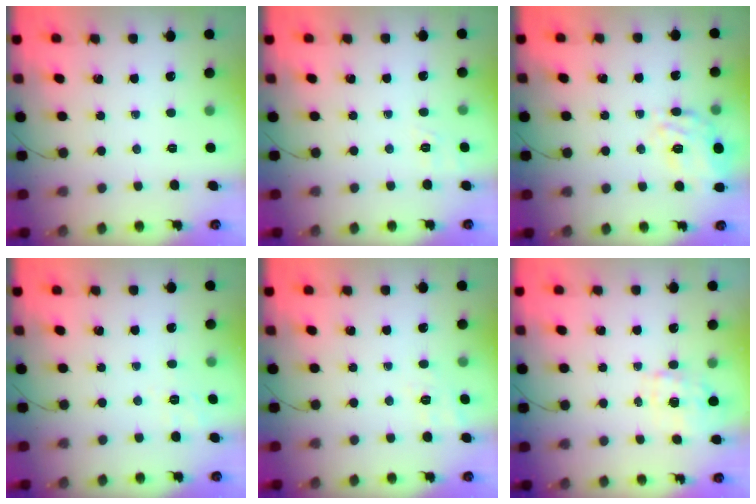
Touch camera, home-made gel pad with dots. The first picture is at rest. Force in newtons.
{"total": 1.8, "press": 0.2, "slide": 1.8}
{"total": 11.4, "press": 11.2, "slide": 1.9}
{"total": 1.9, "press": 0.2, "slide": 1.9}
{"total": 3.0, "press": 2.3, "slide": 2.0}
{"total": 5.8, "press": 5.7, "slide": 1.0}